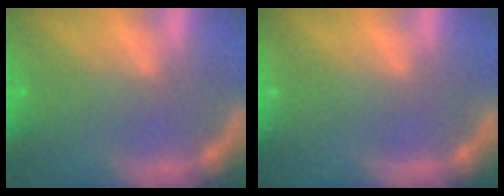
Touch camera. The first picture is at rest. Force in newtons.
{"total": 1.4}